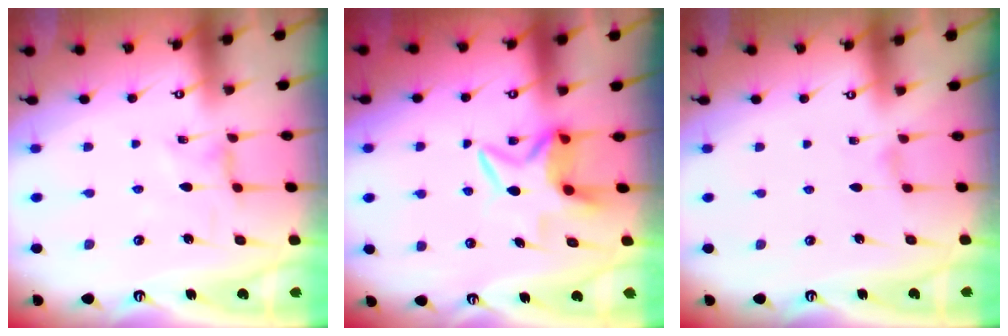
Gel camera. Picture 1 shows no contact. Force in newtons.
{"total": 8.0, "press": 8.0, "slide": 0.6}
{"total": 1.8, "press": 1.8, "slide": 0.3}